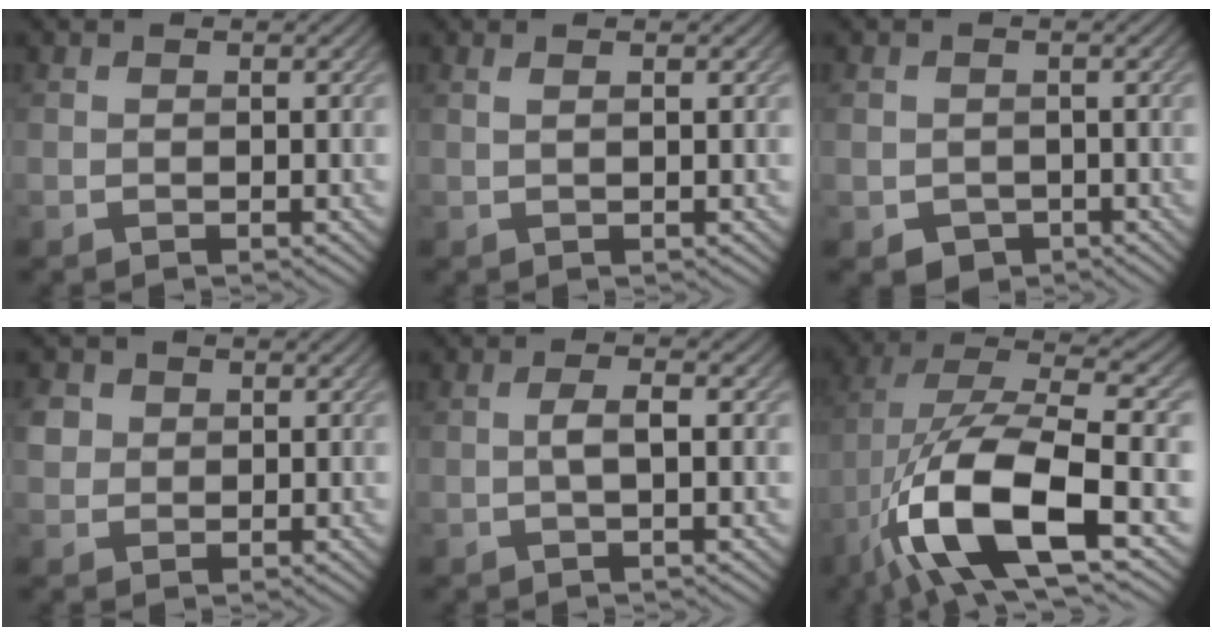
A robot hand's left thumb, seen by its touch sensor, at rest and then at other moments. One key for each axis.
{"total": 1.0, "fx": 0.4, "fy": 0.2, "fz": 0.8, "tx": -0.012, "ty": 0.003, "tz": 0.005}
{"total": 2.4, "fx": -1.0, "fy": 2.1, "fz": 0.6, "tx": -0.019, "ty": -0.012, "tz": -0.021}
{"total": 2.6, "fx": 0.7, "fy": 2.4, "fz": 0.8, "tx": -0.025, "ty": 0.002, "tz": 0.012}
{"total": 2.0, "fx": 0.0, "fy": 0.4, "fz": 2.0, "tx": -0.038, "ty": 0.005, "tz": -0.003}
{"total": 15.6, "fx": -5.6, "fy": 5.9, "fz": 13.3, "tx": -0.258, "ty": -0.006, "tz": -0.101}